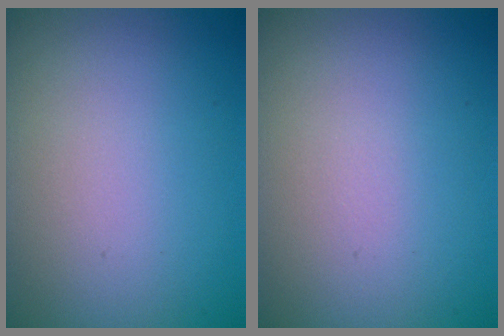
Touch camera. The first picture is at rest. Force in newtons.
{"total": 0.0}